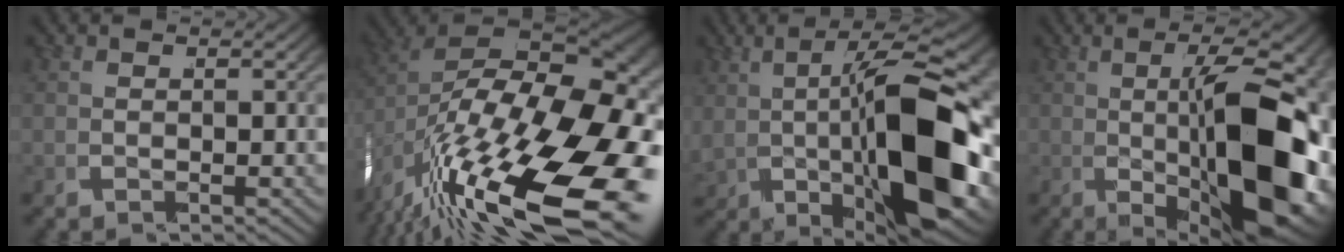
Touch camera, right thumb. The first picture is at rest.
{"total": 24.0, "force": [-7.5, 14.9, 17.3], "torque": [-0.303, -0.091, -0.093]}
{"total": 15.6, "force": [-1.8, 6.5, 14.0], "torque": [-0.226, -0.012, -0.017]}
{"total": 16.1, "force": [-2.6, 6.8, 14.4], "torque": [-0.232, -0.014, -0.031]}